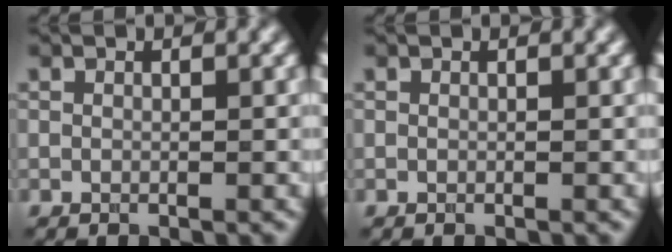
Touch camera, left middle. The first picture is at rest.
{"total": 0.0}